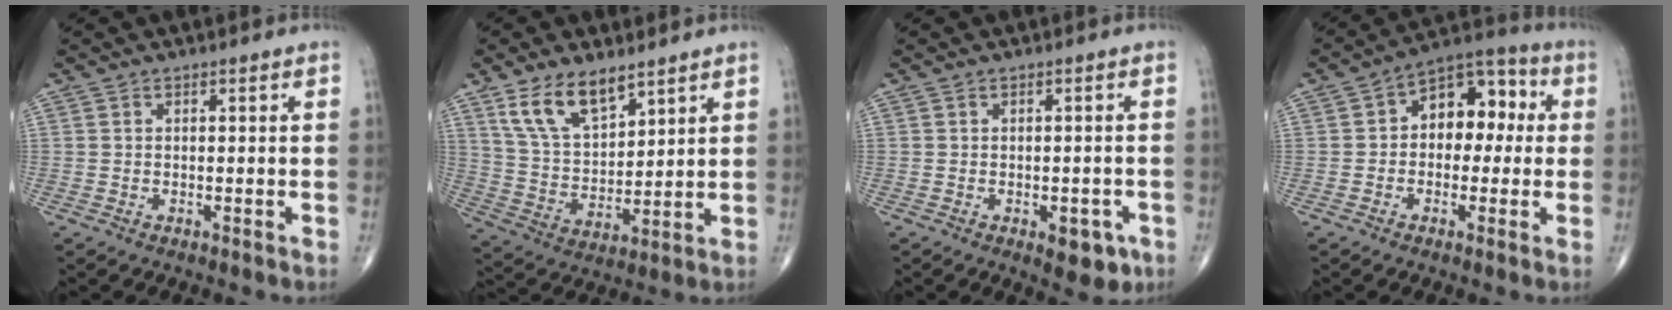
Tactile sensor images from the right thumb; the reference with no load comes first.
{"total": 11.5, "force": [7.5, 5.3, 7.0], "torque": [-0.114, -0.035, 0.153]}
{"total": 5.2, "force": [-2.2, 2.6, 3.9], "torque": [-0.025, 0.006, -0.021]}
{"total": 11.7, "force": [1.2, 7.7, 8.8], "torque": [-0.082, 0.038, 0.004]}